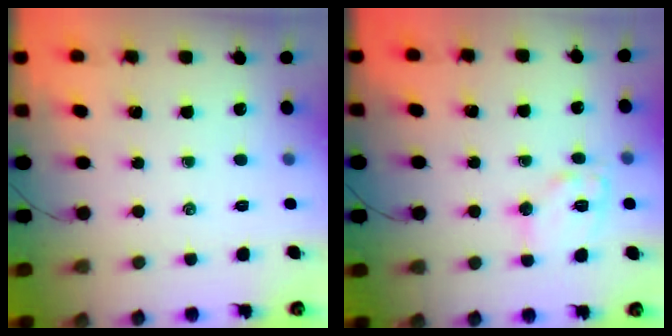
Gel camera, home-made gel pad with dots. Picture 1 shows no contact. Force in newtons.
{"total": 10.8, "press": 10.6, "slide": 1.5}